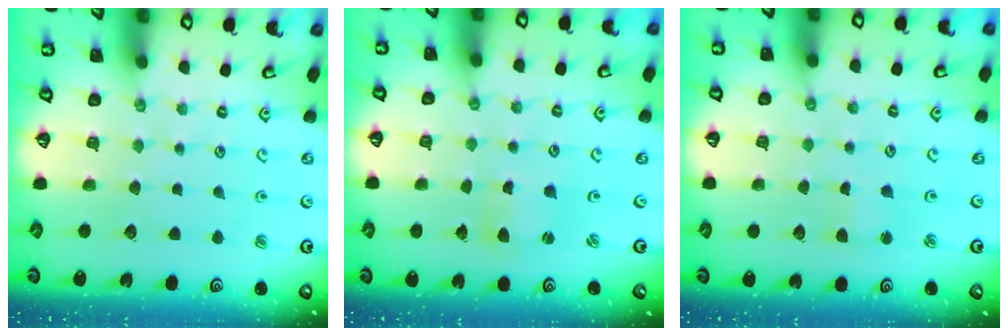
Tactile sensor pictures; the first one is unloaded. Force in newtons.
{"total": 1.7, "press": 1.7, "slide": 0.2}
{"total": 2.4, "press": 2.4, "slide": 0.3}